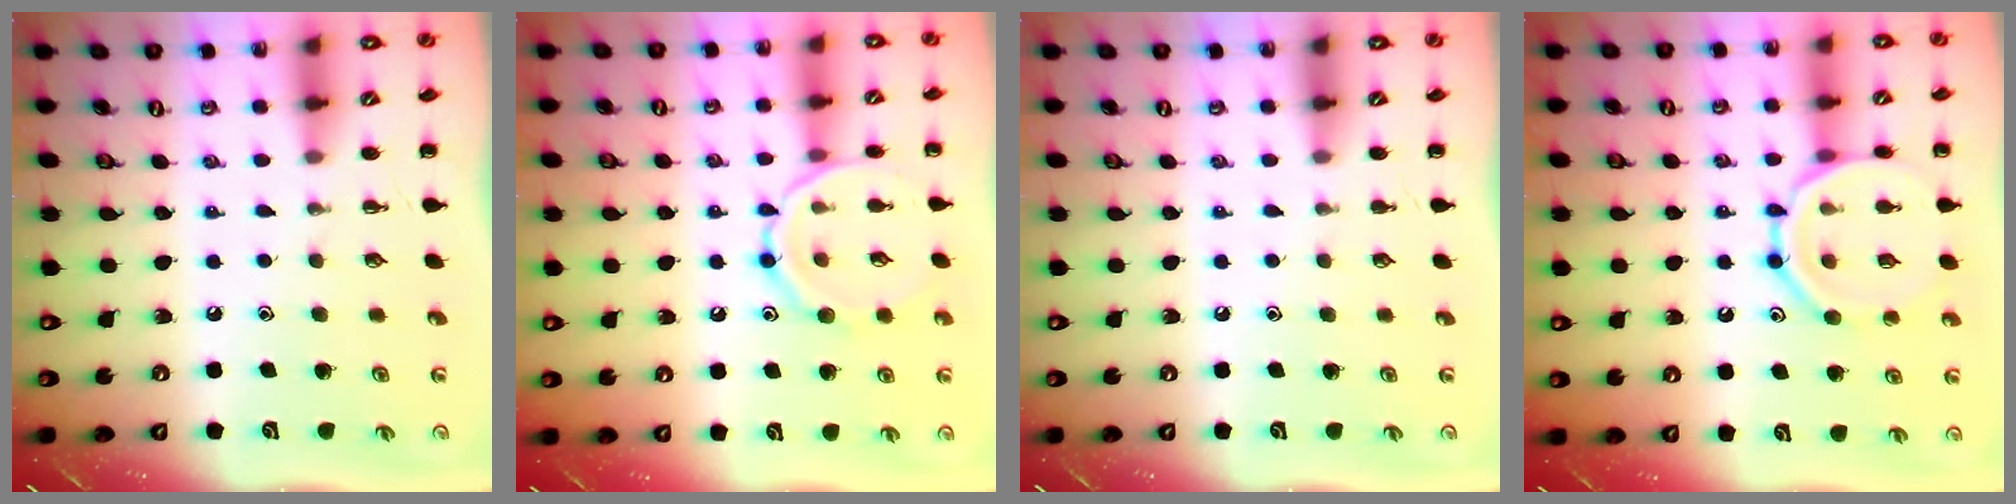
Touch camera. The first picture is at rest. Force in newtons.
{"total": 12.6, "press": 12.6, "slide": 0.6}
{"total": 0.0}
{"total": 13.6, "press": 13.5, "slide": 1.0}